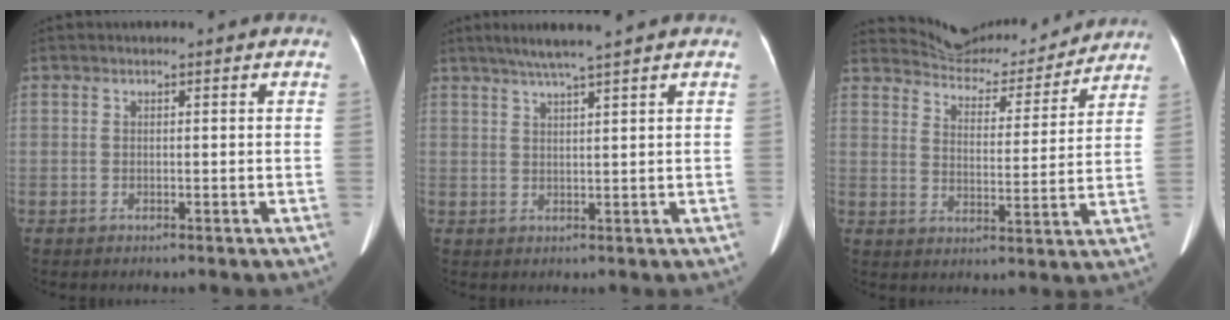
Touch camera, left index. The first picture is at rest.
{"total": 5.5, "force": [4.3, -1.0, 3.4], "torque": [-0.058, 0.014, 0.075]}
{"total": 12.8, "force": [12.6, 2.0, 1.1], "torque": [-0.014, -0.001, 0.174]}